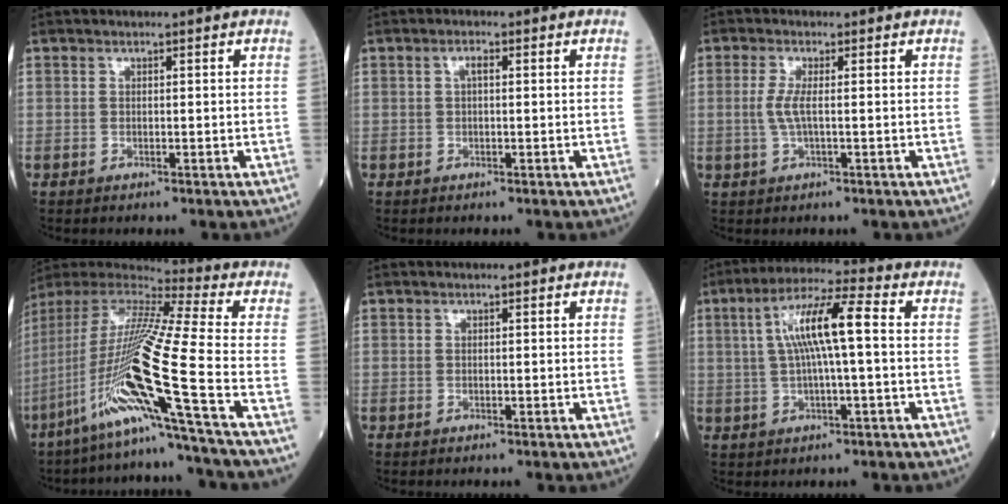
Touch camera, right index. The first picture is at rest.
{"total": 1.4, "force": [0.2, 0.4, 1.3], "torque": [-0.024, 0.004, 0.004]}
{"total": 2.9, "force": [0.0, 0.4, 2.9], "torque": [-0.071, -0.004, -0.001]}
{"total": 21.8, "force": [-9.4, -2.5, 19.5], "torque": [-0.413, -0.034, -0.189]}
{"total": 0.0}
{"total": 10.0, "force": [1.3, 0.9, 9.9], "torque": [-0.189, 0.021, 0.022]}